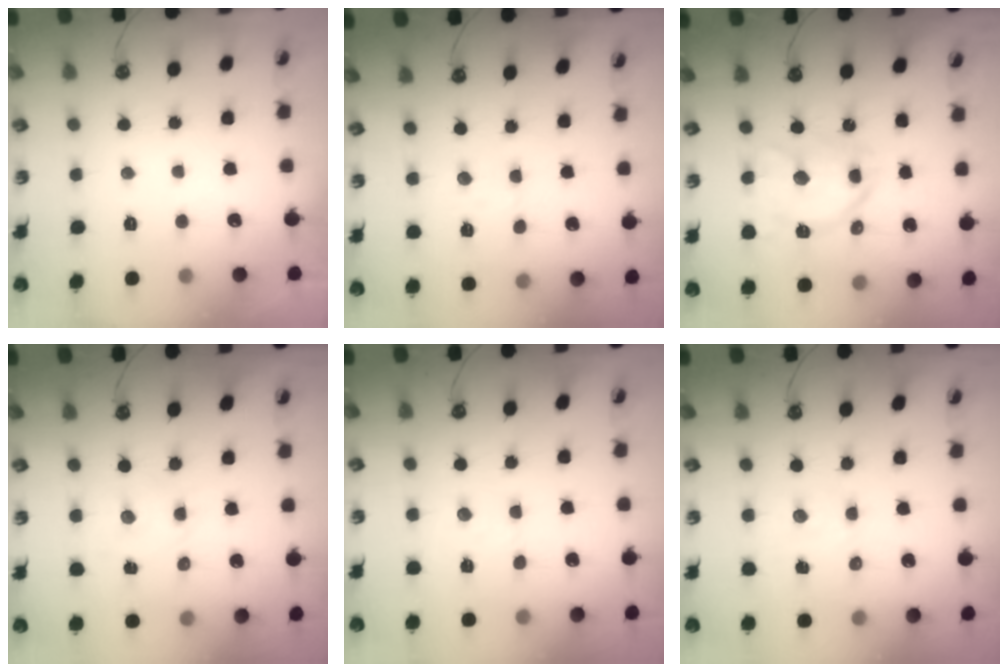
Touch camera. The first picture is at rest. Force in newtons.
{"total": 2.0, "press": 1.9, "slide": 0.6}
{"total": 13.0, "press": 12.9, "slide": 1.2}
{"total": 2.3, "press": 2.3, "slide": 0.3}
{"total": 2.9, "press": 2.9, "slide": 0.5}
{"total": 3.2, "press": 3.2, "slide": 0.4}